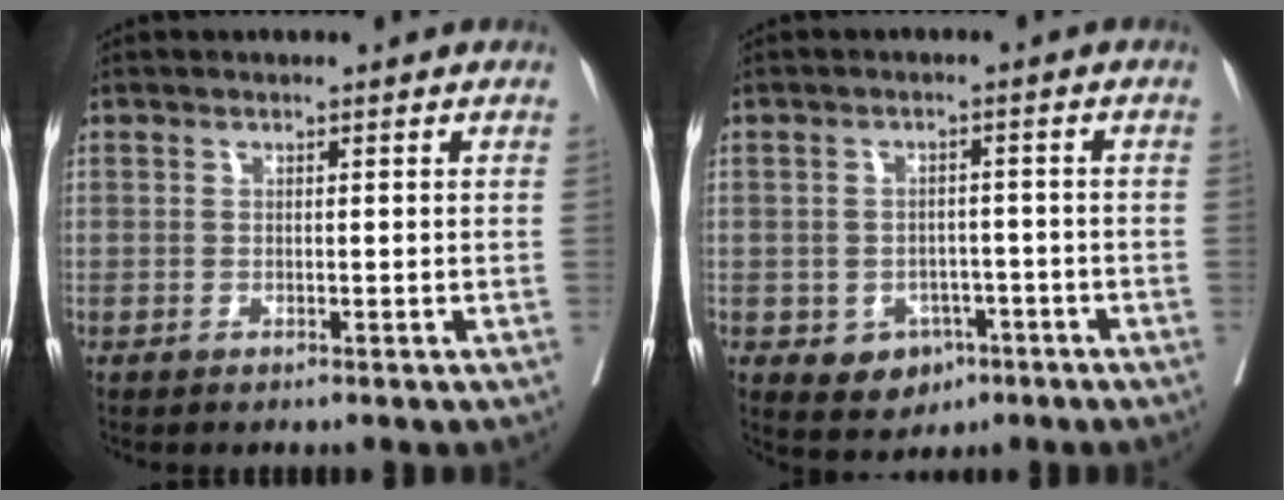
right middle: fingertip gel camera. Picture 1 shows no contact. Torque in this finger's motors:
{"motor_torque": [0.60, -0.53, 0.04, 0.01]}